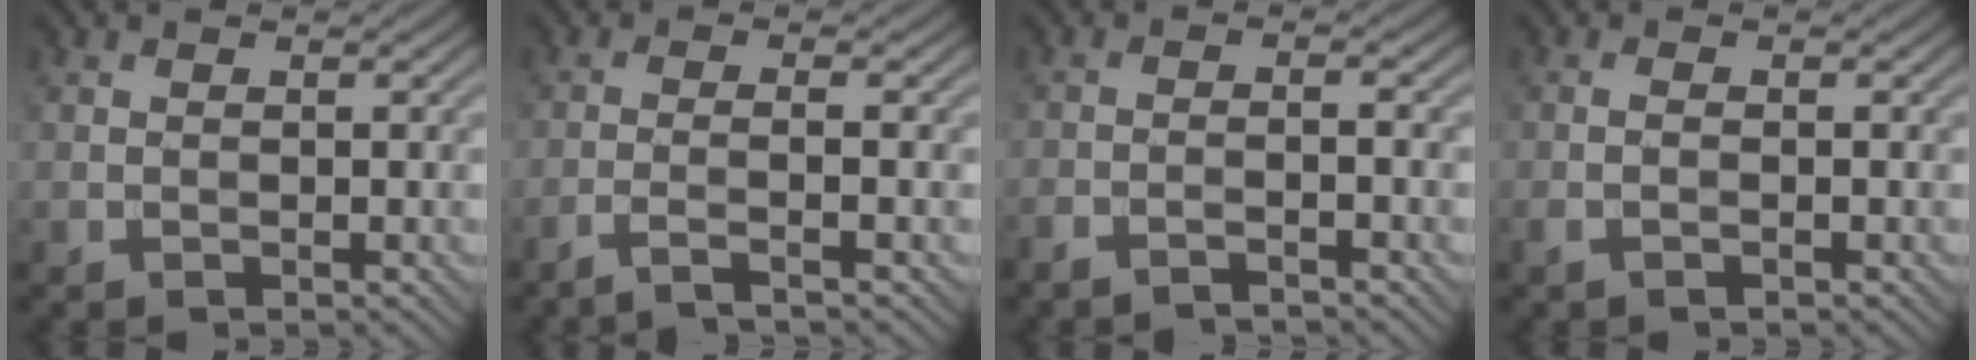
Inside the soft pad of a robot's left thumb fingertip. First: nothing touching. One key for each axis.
{"total": 3.0, "fx": -1.7, "fy": 0.2, "fz": 2.4, "tx": -0.030, "ty": 0.007, "tz": -0.055}
{"total": 2.9, "fx": -2.3, "fy": 0.2, "fz": 1.8, "tx": -0.026, "ty": 0.002, "tz": -0.054}
{"total": 1.3, "fx": -0.6, "fy": 0.1, "fz": 1.2, "tx": -0.028, "ty": 0.003, "tz": -0.017}